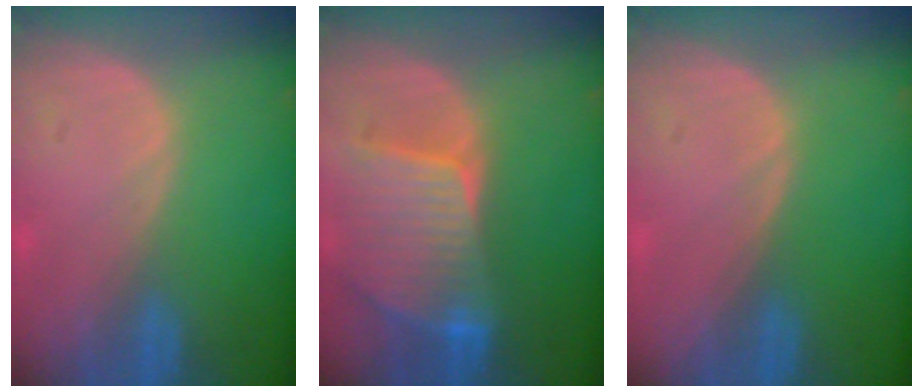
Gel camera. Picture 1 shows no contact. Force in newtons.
{"total": 9.3, "press": 8.1, "slide": 4.4}
{"total": 0.0}